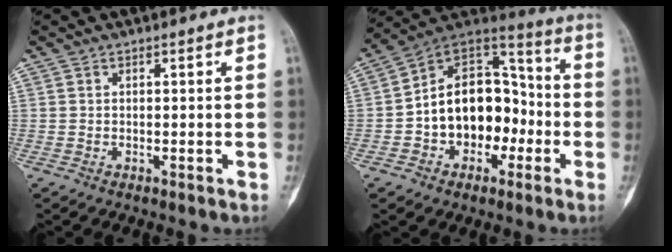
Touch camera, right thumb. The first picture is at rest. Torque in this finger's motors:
{"motor_torque": [0.04, 1.14, 0.80, -0.65, 0.37]}